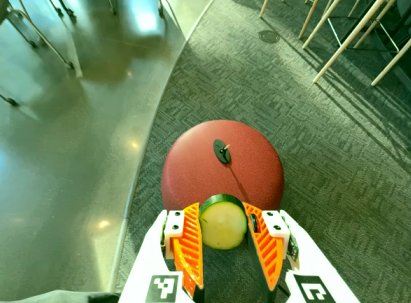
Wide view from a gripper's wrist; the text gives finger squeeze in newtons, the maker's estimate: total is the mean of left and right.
{"total": 11.2, "left": 11.2, "right": 11.3}